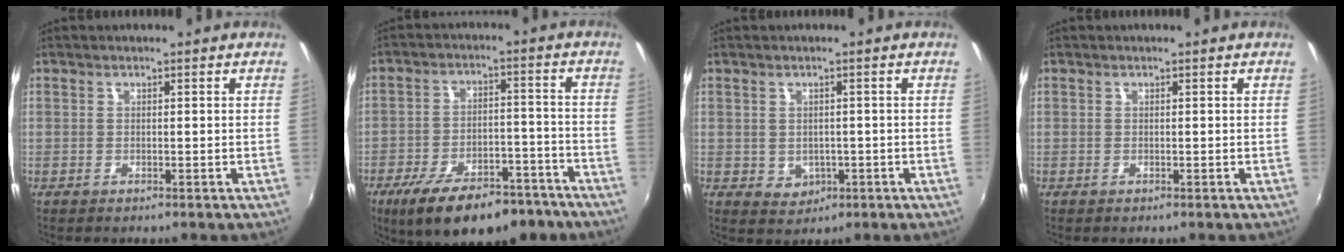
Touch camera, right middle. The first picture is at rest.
{"total": 18.6, "force": [-13.4, 7.4, 10.5], "torque": [-0.189, -0.016, -0.188]}
{"total": 3.3, "force": [-0.3, 3.0, 1.3], "torque": [-0.026, 0.001, 0.005]}
{"total": 0.0}